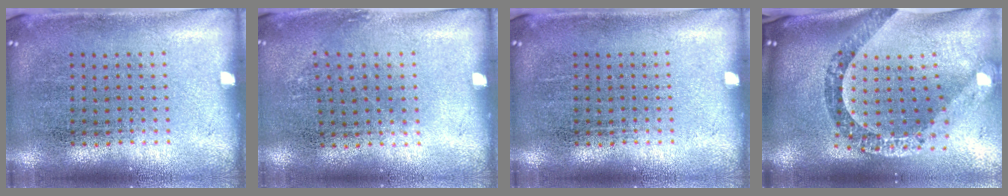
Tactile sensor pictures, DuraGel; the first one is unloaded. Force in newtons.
{"total": 0.8, "press": 0.7, "slide": 0.5}
{"total": 0.0}
{"total": 2.5, "press": 2.0, "slide": 1.5}